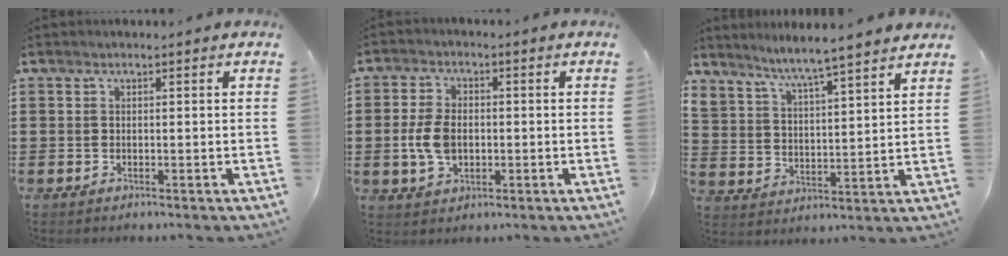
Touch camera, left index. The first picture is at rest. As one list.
[{"total": 5.7, "force": [-0.6, 3.5, 4.4], "torque": [-0.112, -0.002, -0.017]}, {"total": 5.1, "force": [4.9, -0.9, 0.9], "torque": [-0.040, -0.038, 0.081]}]